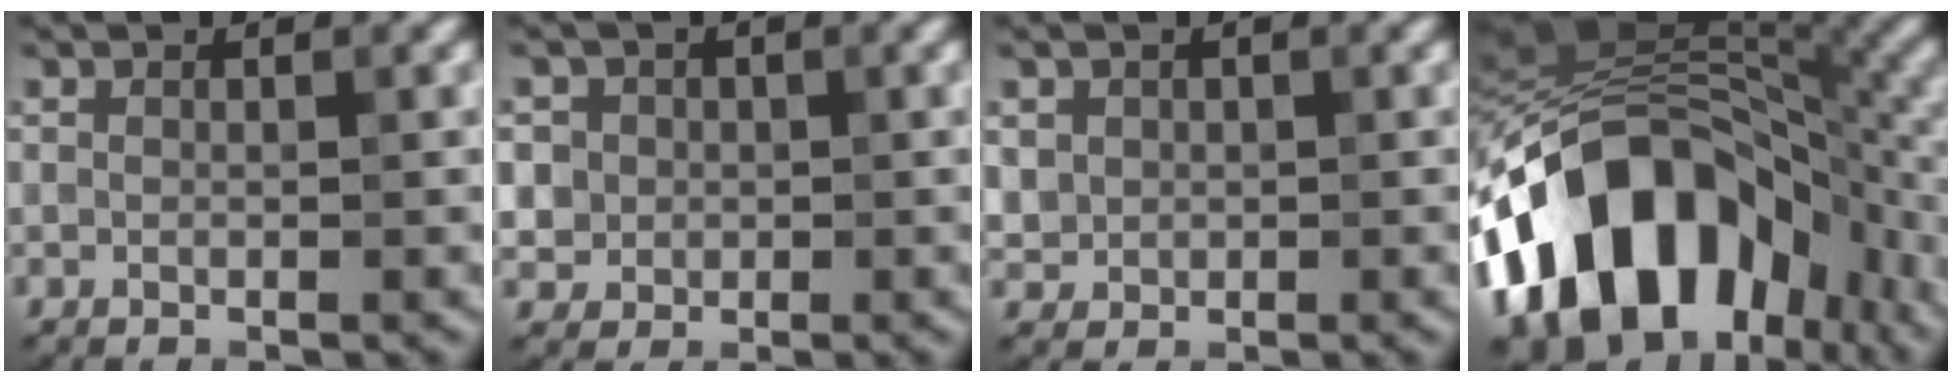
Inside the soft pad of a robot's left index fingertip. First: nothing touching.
{"total": 3.6, "force": [0.7, 3.5, 0.9], "torque": [-0.007, 0.016, 0.009]}
{"total": 1.6, "force": [0.3, 1.5, 0.2], "torque": [-0.002, -0.007, 0.012]}
{"total": 16.2, "force": [-6.2, 10.0, 11.2], "torque": [-0.177, 0.022, -0.118]}